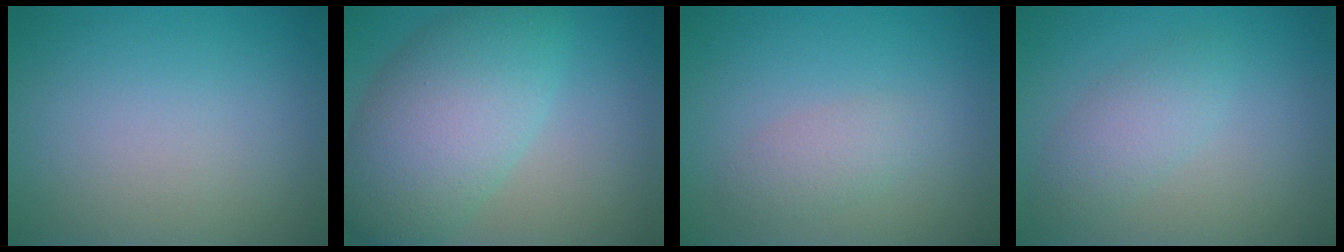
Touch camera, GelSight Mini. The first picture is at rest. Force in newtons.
{"total": 8.7, "press": 8.7, "slide": 0.2}
{"total": 1.9, "press": 1.9, "slide": 0.1}
{"total": 2.6, "press": 2.6, "slide": 0.2}